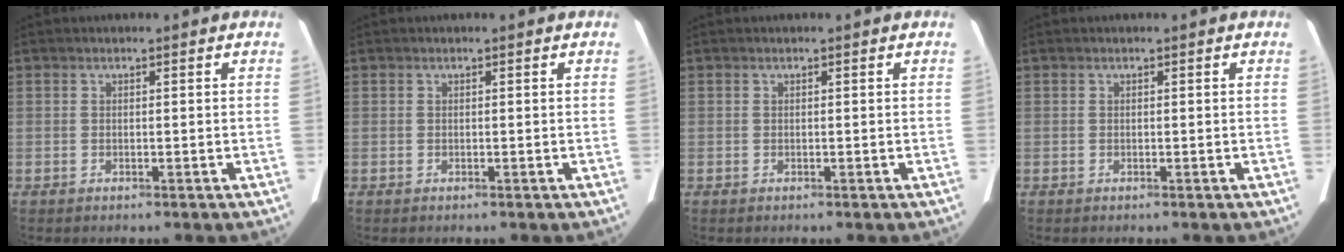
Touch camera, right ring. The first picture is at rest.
{"total": 0.0}
{"total": 0.0}
{"total": 0.0}